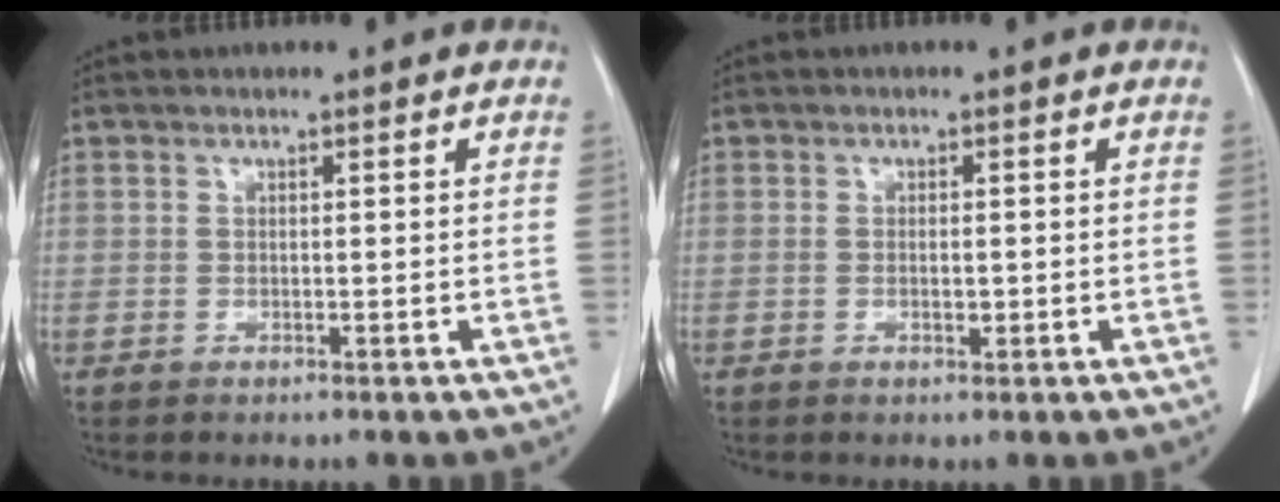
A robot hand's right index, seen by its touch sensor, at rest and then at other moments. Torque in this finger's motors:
{"motor_torque": [-0.17, 0.18, -0.11, 0.00]}